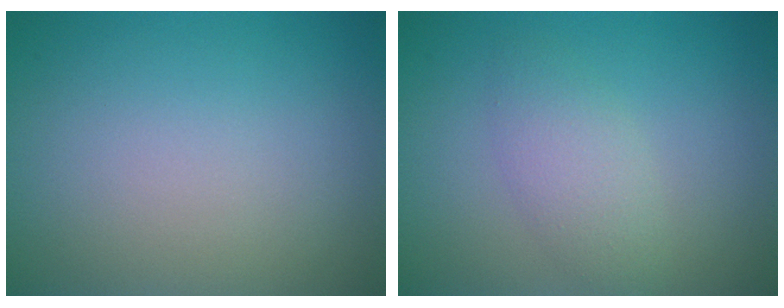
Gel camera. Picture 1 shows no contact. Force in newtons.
{"total": 2.7, "press": 2.6, "slide": 0.0}